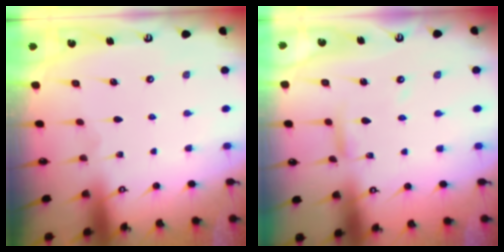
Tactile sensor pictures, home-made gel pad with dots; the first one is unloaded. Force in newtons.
{"total": 5.9, "press": 5.9, "slide": 0.5}